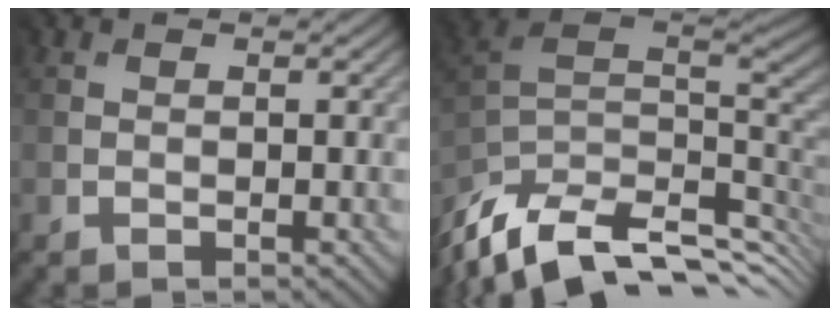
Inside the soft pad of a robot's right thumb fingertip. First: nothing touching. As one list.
[{"total": 10.1, "force": [-4.6, 4.6, 7.7], "torque": [-0.199, -0.015, -0.070]}]